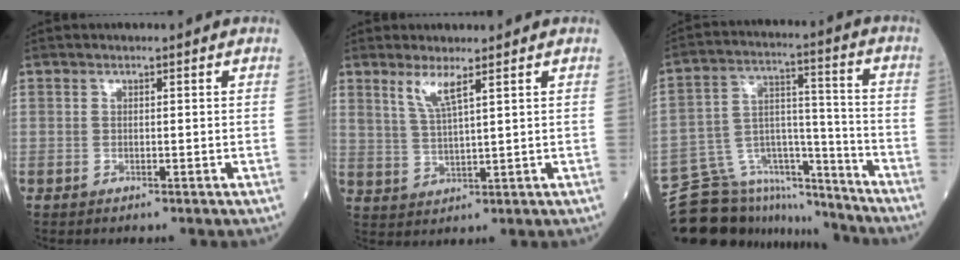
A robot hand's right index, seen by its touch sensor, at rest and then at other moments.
{"total": 4.2, "force": [2.8, 0.2, 3.1], "torque": [-0.070, -0.007, 0.063]}
{"total": 15.8, "force": [-14.5, 5.5, 2.7], "torque": [-0.050, 0.061, -0.234]}